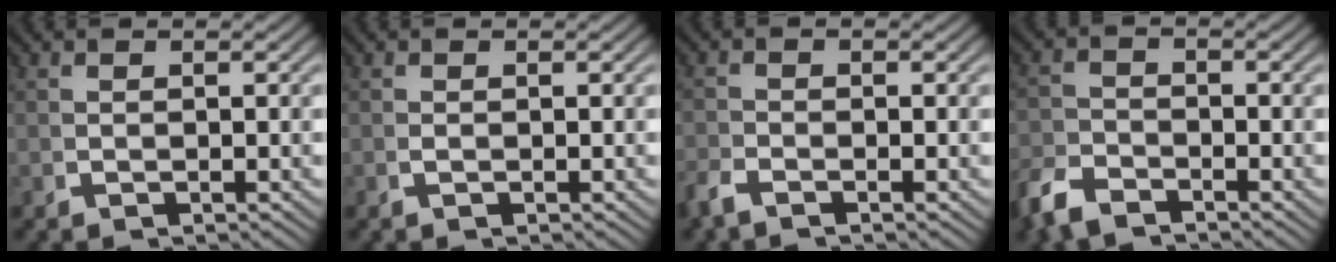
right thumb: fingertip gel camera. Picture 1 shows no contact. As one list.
[{"total": 0.0}, {"total": 1.2, "force": [-1.2, 0.0, 0.3], "torque": [0.000, -0.001, -0.027]}, {"total": 2.8, "force": [-2.7, 0.7, 0.5], "torque": [-0.001, -0.005, -0.051]}]